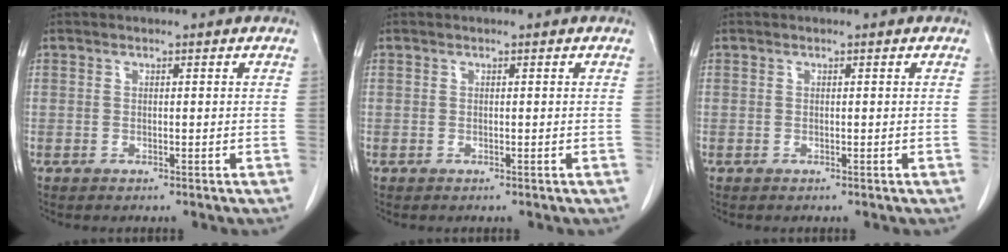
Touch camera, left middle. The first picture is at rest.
{"total": 0.0}
{"total": 0.0}